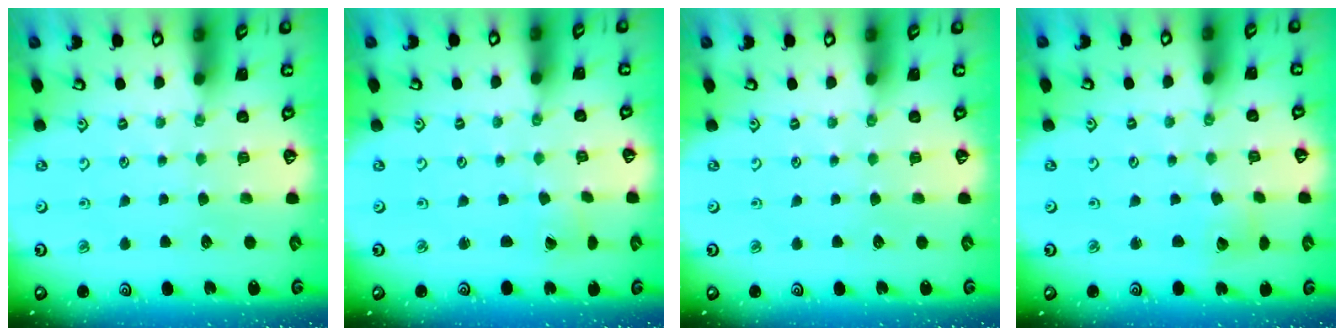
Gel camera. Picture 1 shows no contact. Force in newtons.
{"total": 0.8, "press": 0.7, "slide": 0.1}
{"total": 0.0}
{"total": 2.4, "press": 2.4, "slide": 0.3}